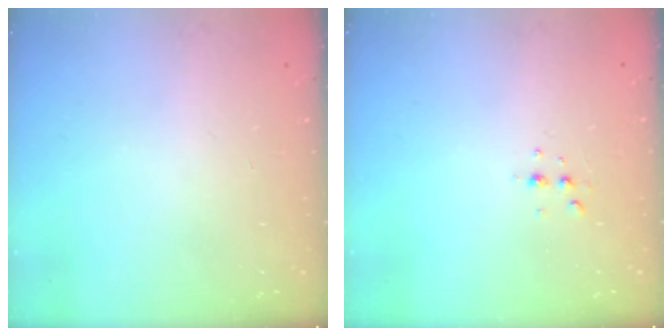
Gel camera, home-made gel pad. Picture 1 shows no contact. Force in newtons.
{"total": 3.4, "press": 3.3, "slide": 0.7}